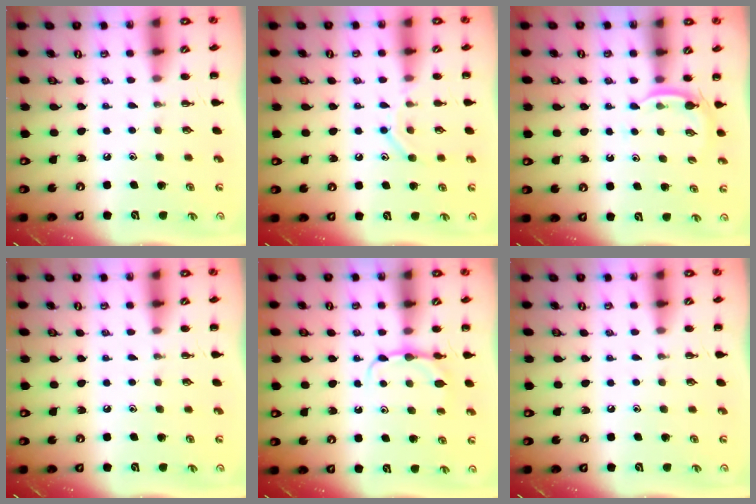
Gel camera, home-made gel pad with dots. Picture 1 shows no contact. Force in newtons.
{"total": 9.5, "press": 9.4, "slide": 1.4}
{"total": 3.7, "press": 3.5, "slide": 1.2}
{"total": 0.0}
{"total": 5.0, "press": 4.8, "slide": 1.4}
{"total": 0.0}